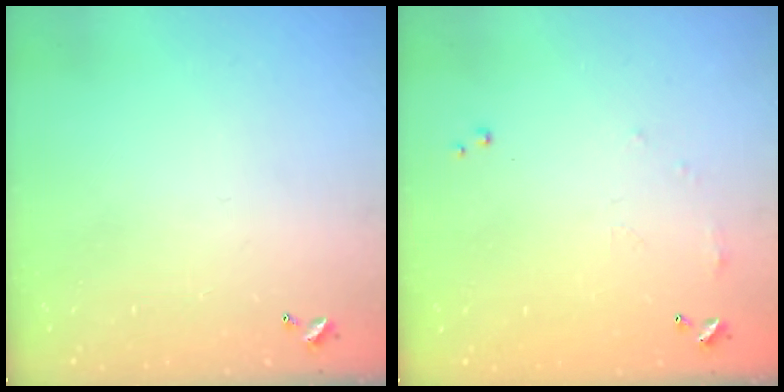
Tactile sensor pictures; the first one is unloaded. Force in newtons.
{"total": 5.4, "press": 5.3, "slide": 0.6}